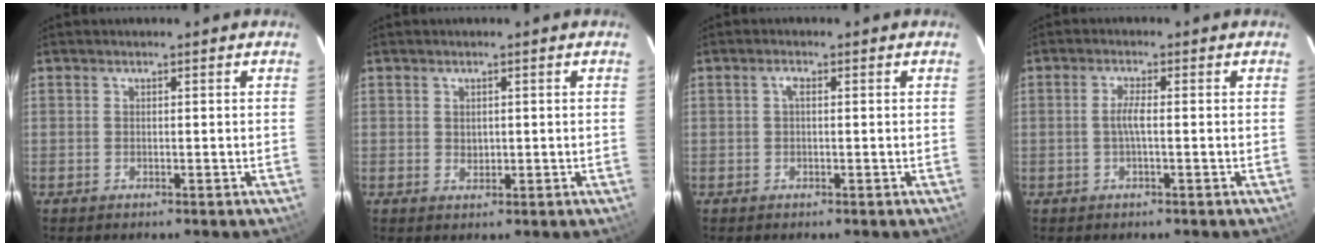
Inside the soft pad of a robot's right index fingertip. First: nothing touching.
{"total": 1.4, "force": [0.3, 1.2, 0.6], "torque": [-0.007, 0.001, 0.007]}
{"total": 1.2, "force": [0.2, 0.4, 1.1], "torque": [-0.022, 0.006, 0.000]}
{"total": 2.5, "force": [-0.3, 0.1, 2.5], "torque": [-0.051, 0.002, -0.006]}